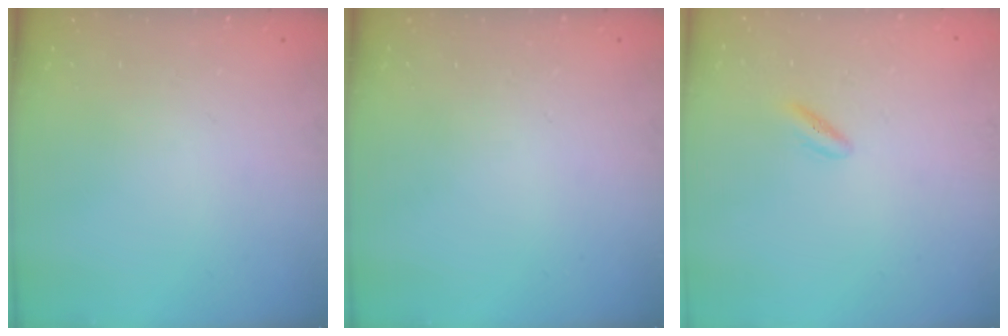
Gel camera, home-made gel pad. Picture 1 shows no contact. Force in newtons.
{"total": 0.0}
{"total": 1.9, "press": 1.6, "slide": 1.0}